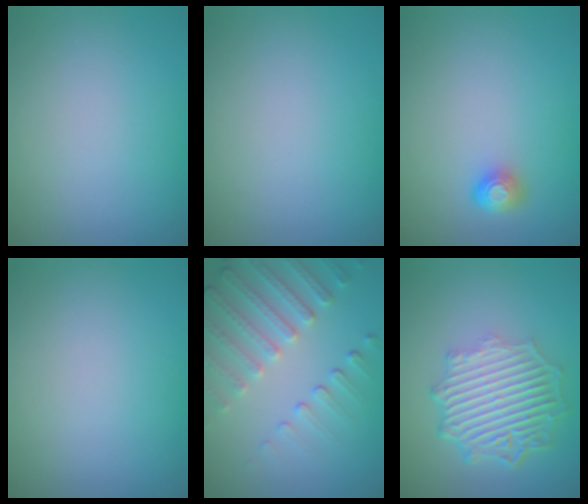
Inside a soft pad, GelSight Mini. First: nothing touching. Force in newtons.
{"total": 0.0}
{"total": 1.6, "press": 1.2, "slide": 1.0}
{"total": 0.0}
{"total": 4.7, "press": 3.6, "slide": 2.9}
{"total": 6.4, "press": 4.7, "slide": 4.3}